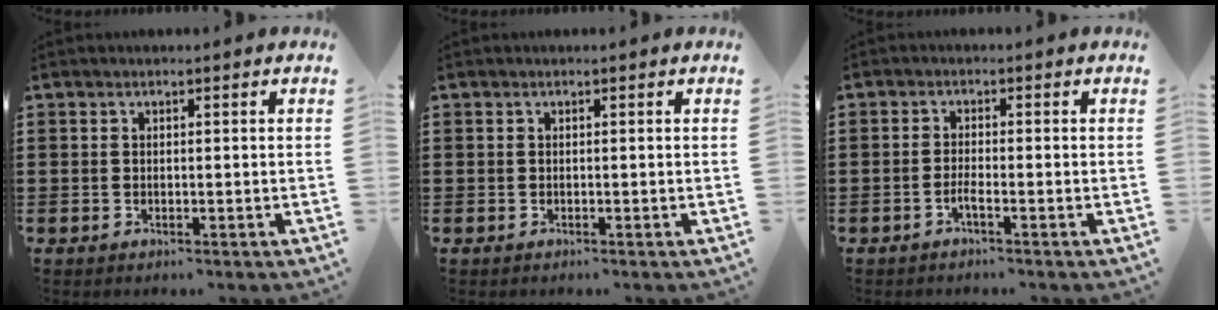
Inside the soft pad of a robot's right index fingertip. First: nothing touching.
{"total": 0.0}
{"total": 1.8, "force": [-1.1, -0.1, 1.4], "torque": [-0.033, -0.010, -0.021]}